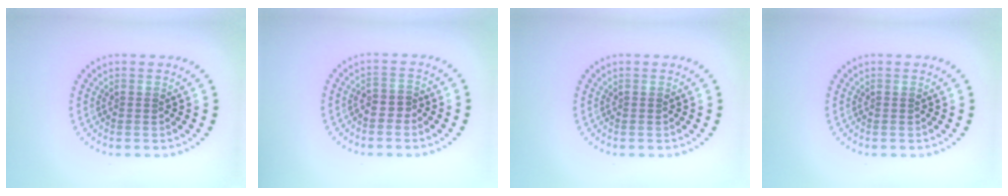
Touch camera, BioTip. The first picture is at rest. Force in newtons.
{"total": 1.3, "press": 1.1, "slide": 0.7}
{"total": 0.0}
{"total": 0.0}